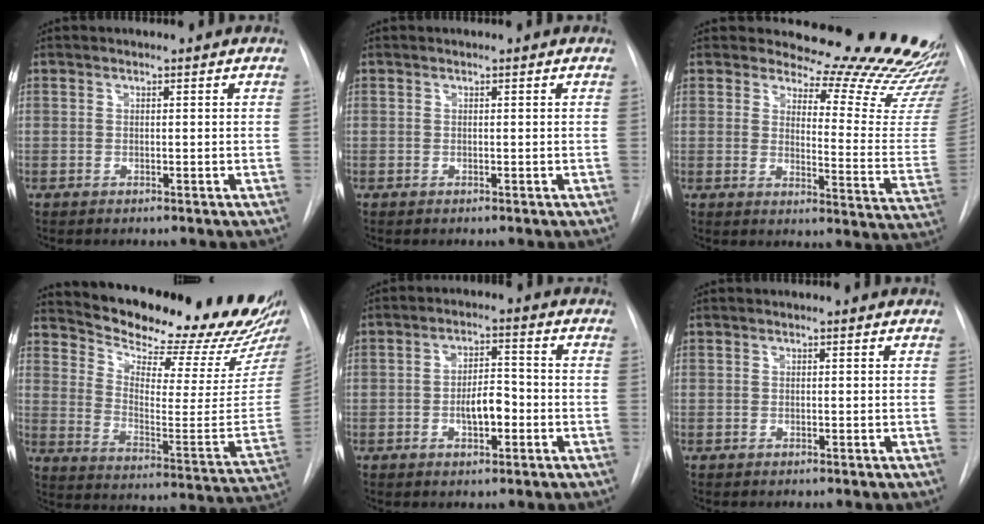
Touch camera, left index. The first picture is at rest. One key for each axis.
{"total": 0.0}
{"total": 22.2, "fx": 20.8, "fy": 4.2, "fz": 6.6, "tx": -0.062, "ty": -0.154, "tz": 0.218}
{"total": 24.5, "fx": 22.2, "fy": 2.5, "fz": 10.0, "tx": -0.155, "ty": -0.104, "tz": 0.288}
{"total": 5.3, "fx": -2.0, "fy": 2.1, "fz": 4.4, "tx": -0.075, "ty": 0.005, "tz": -0.033}
{"total": 0.0}